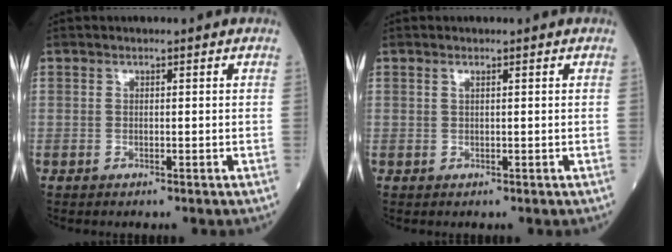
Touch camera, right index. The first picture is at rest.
{"total": 0.5, "force": [0.3, 0.0, 0.4], "torque": [-0.012, 0.001, 0.006]}